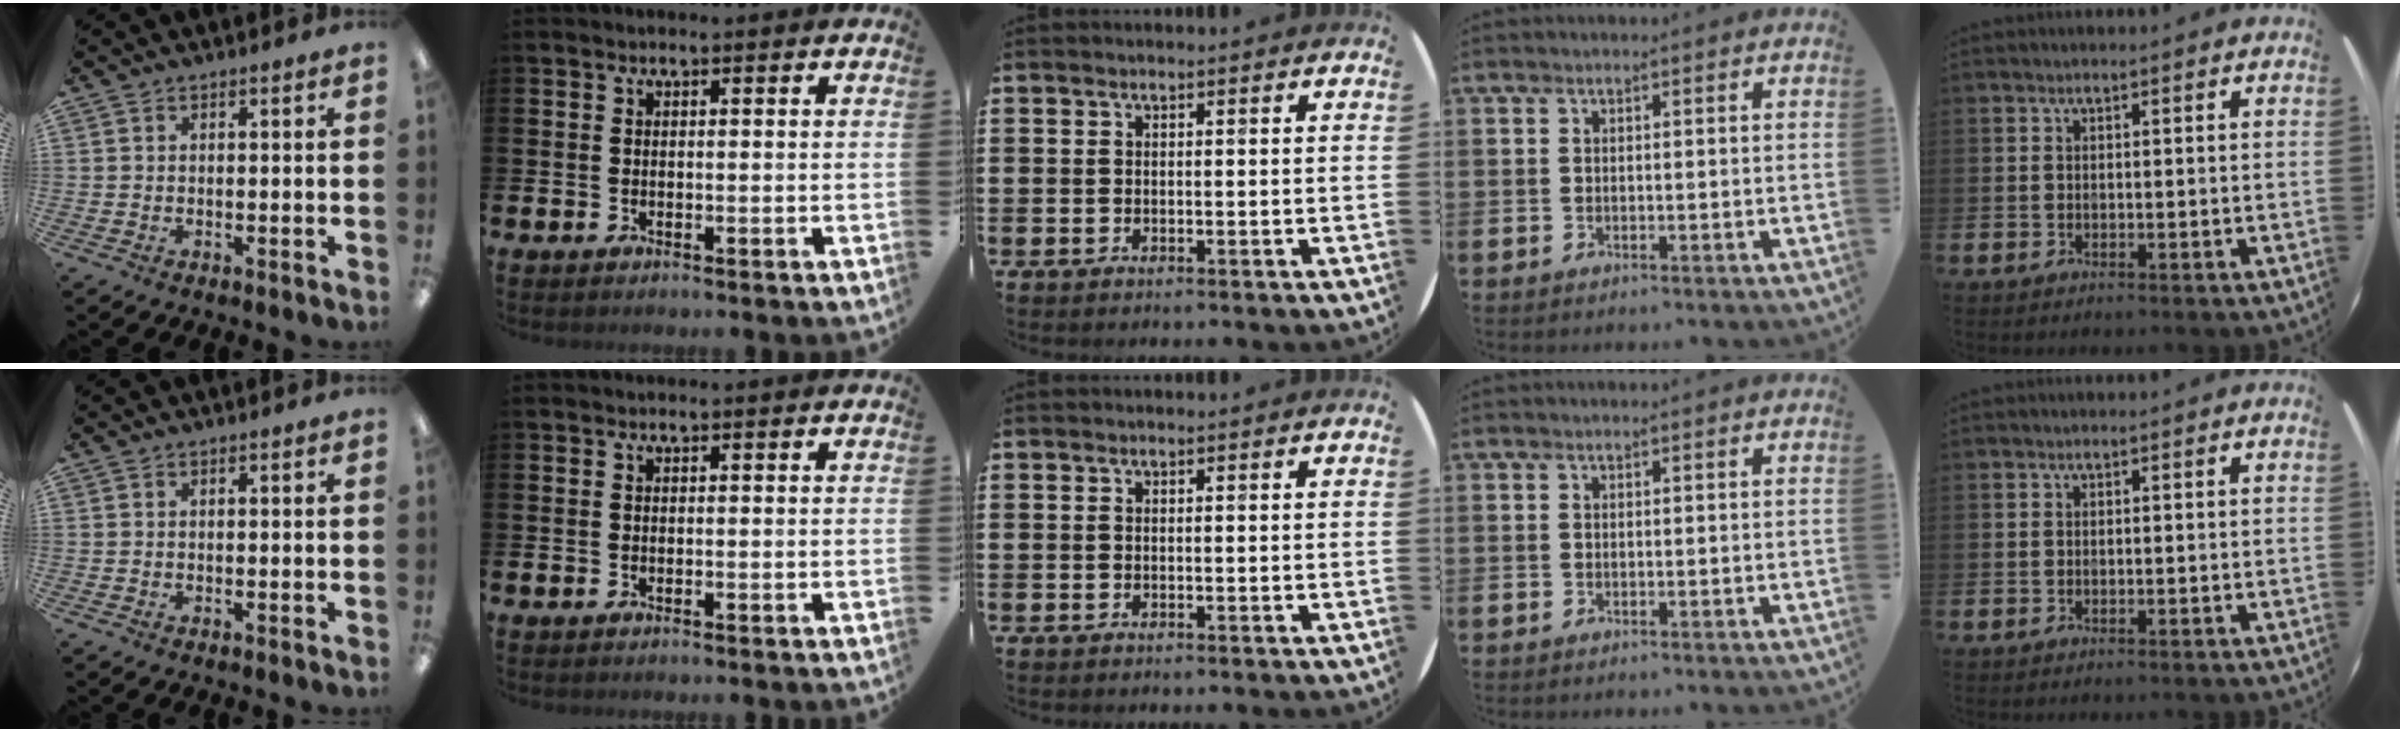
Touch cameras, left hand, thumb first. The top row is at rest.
{}